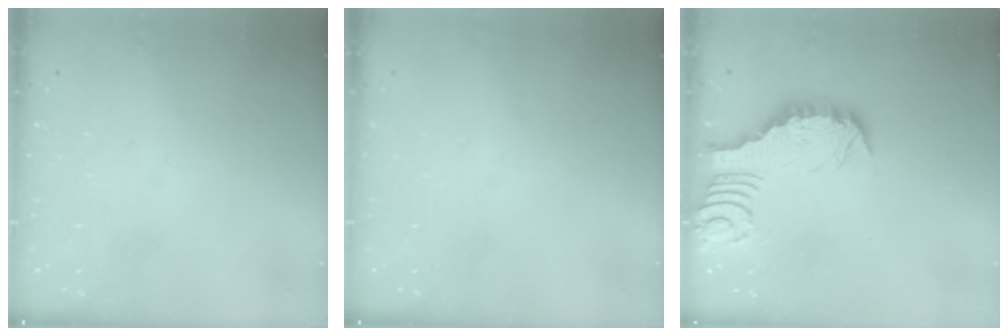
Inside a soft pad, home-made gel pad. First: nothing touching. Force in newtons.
{"total": 0.0}
{"total": 3.0, "press": 2.9, "slide": 0.3}